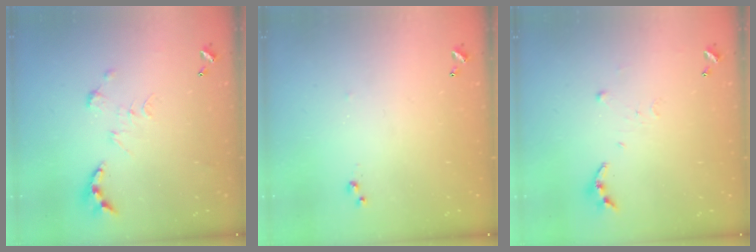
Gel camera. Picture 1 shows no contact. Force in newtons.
{"total": 4.8, "press": 4.7, "slide": 0.4}
{"total": 4.9, "press": 4.8, "slide": 0.5}